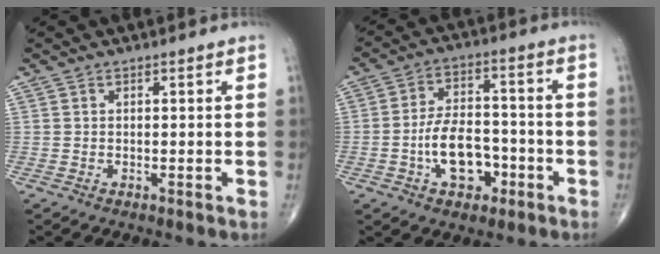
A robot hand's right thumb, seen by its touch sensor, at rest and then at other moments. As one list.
[{"total": 10.6, "force": [-3.7, 6.4, 7.6], "torque": [-0.107, 0.035, -0.062]}]